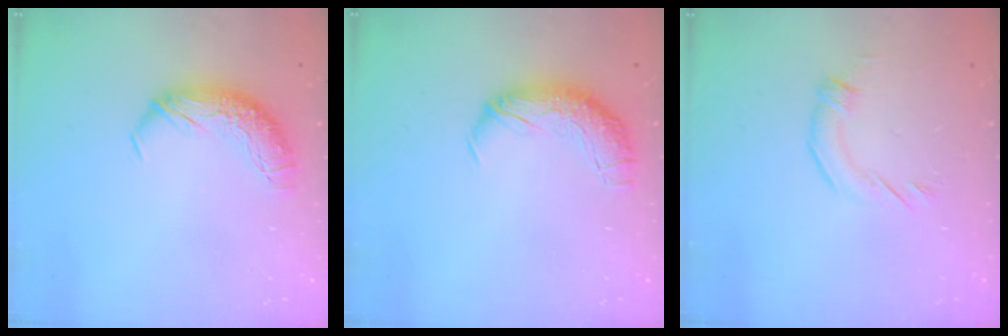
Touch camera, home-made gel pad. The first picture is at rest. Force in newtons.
{"total": 2.4, "press": 1.2, "slide": 2.1}
{"total": 2.4, "press": 2.1, "slide": 1.0}